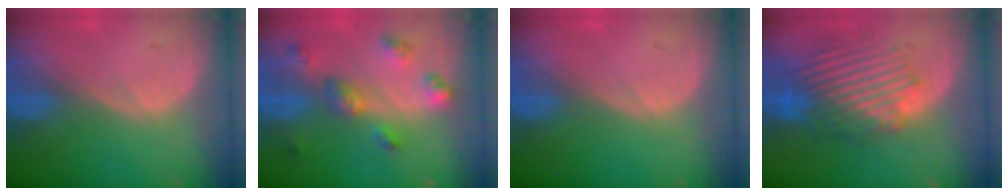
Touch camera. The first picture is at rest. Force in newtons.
{"total": 6.4, "press": 5.7, "slide": 2.8}
{"total": 0.0}
{"total": 9.7, "press": 9.0, "slide": 3.6}